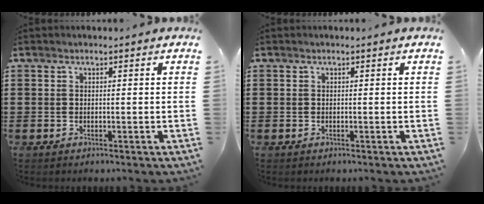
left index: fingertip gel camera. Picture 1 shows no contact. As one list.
[{"total": 0.0}]